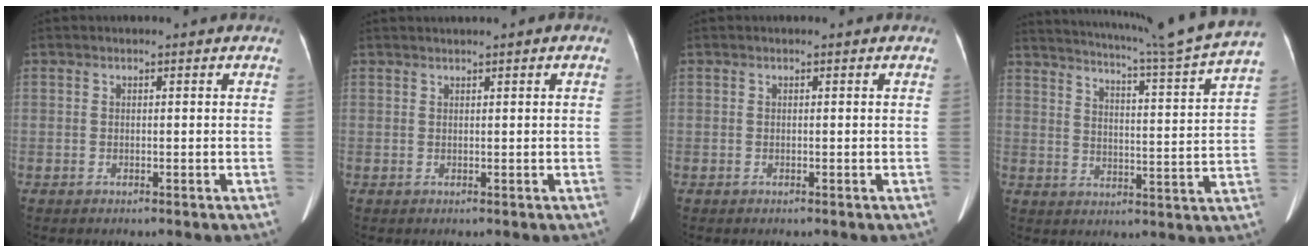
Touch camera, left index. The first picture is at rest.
{"total": 1.5, "force": [1.0, 0.0, 1.2], "torque": [-0.020, 0.020, 0.017]}
{"total": 0.0}
{"total": 20.4, "force": [17.9, -2.3, 9.5], "torque": [-0.164, -0.051, 0.230]}